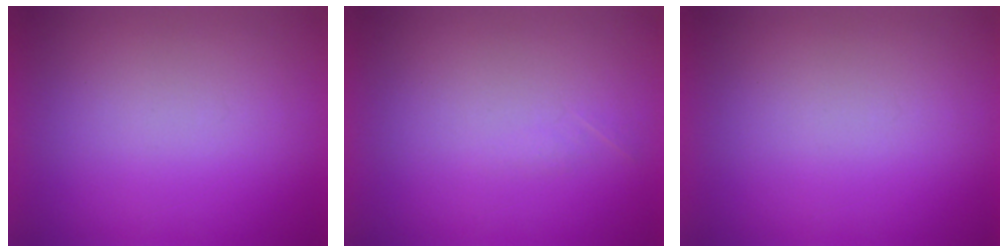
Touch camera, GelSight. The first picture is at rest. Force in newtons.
{"total": 1.0}
{"total": 0.0}